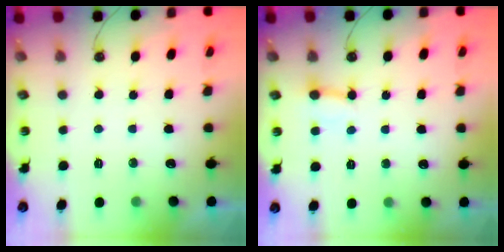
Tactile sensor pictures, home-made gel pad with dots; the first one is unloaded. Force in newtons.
{"total": 2.6, "press": 2.6, "slide": 0.1}